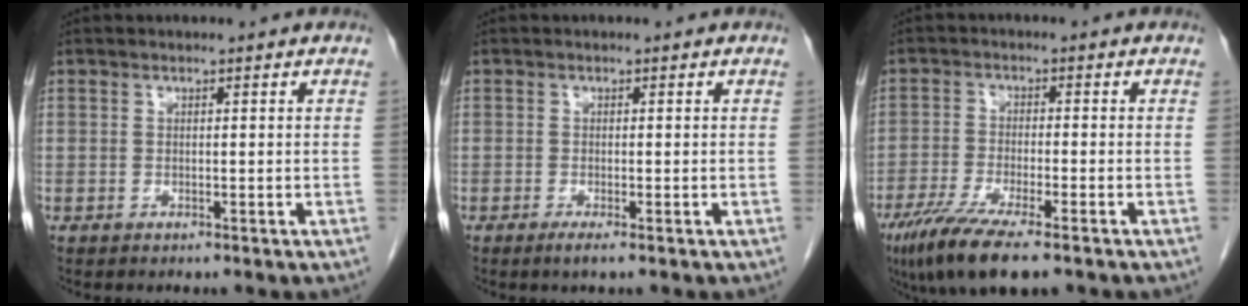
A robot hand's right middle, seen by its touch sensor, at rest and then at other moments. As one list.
[{"total": 0.9, "force": [-0.5, -0.2, 0.7], "torque": [-0.014, -0.003, -0.011]}, {"total": 10.0, "force": [-6.9, 1.4, 7.2], "torque": [-0.126, -0.024, -0.114]}]